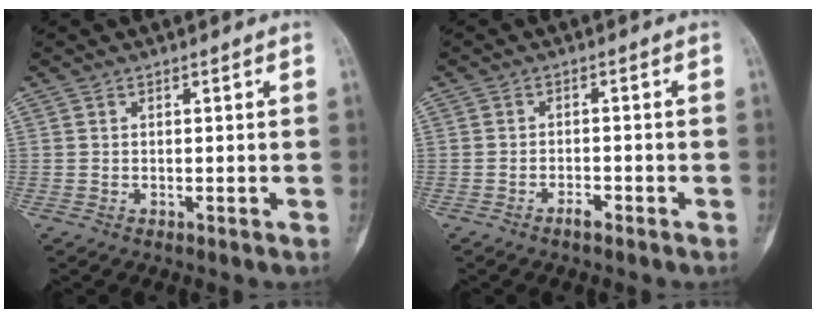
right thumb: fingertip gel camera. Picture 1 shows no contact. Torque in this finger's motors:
{"motor_torque": [-0.47, -0.17, 0.07, 0.43, 0.01]}